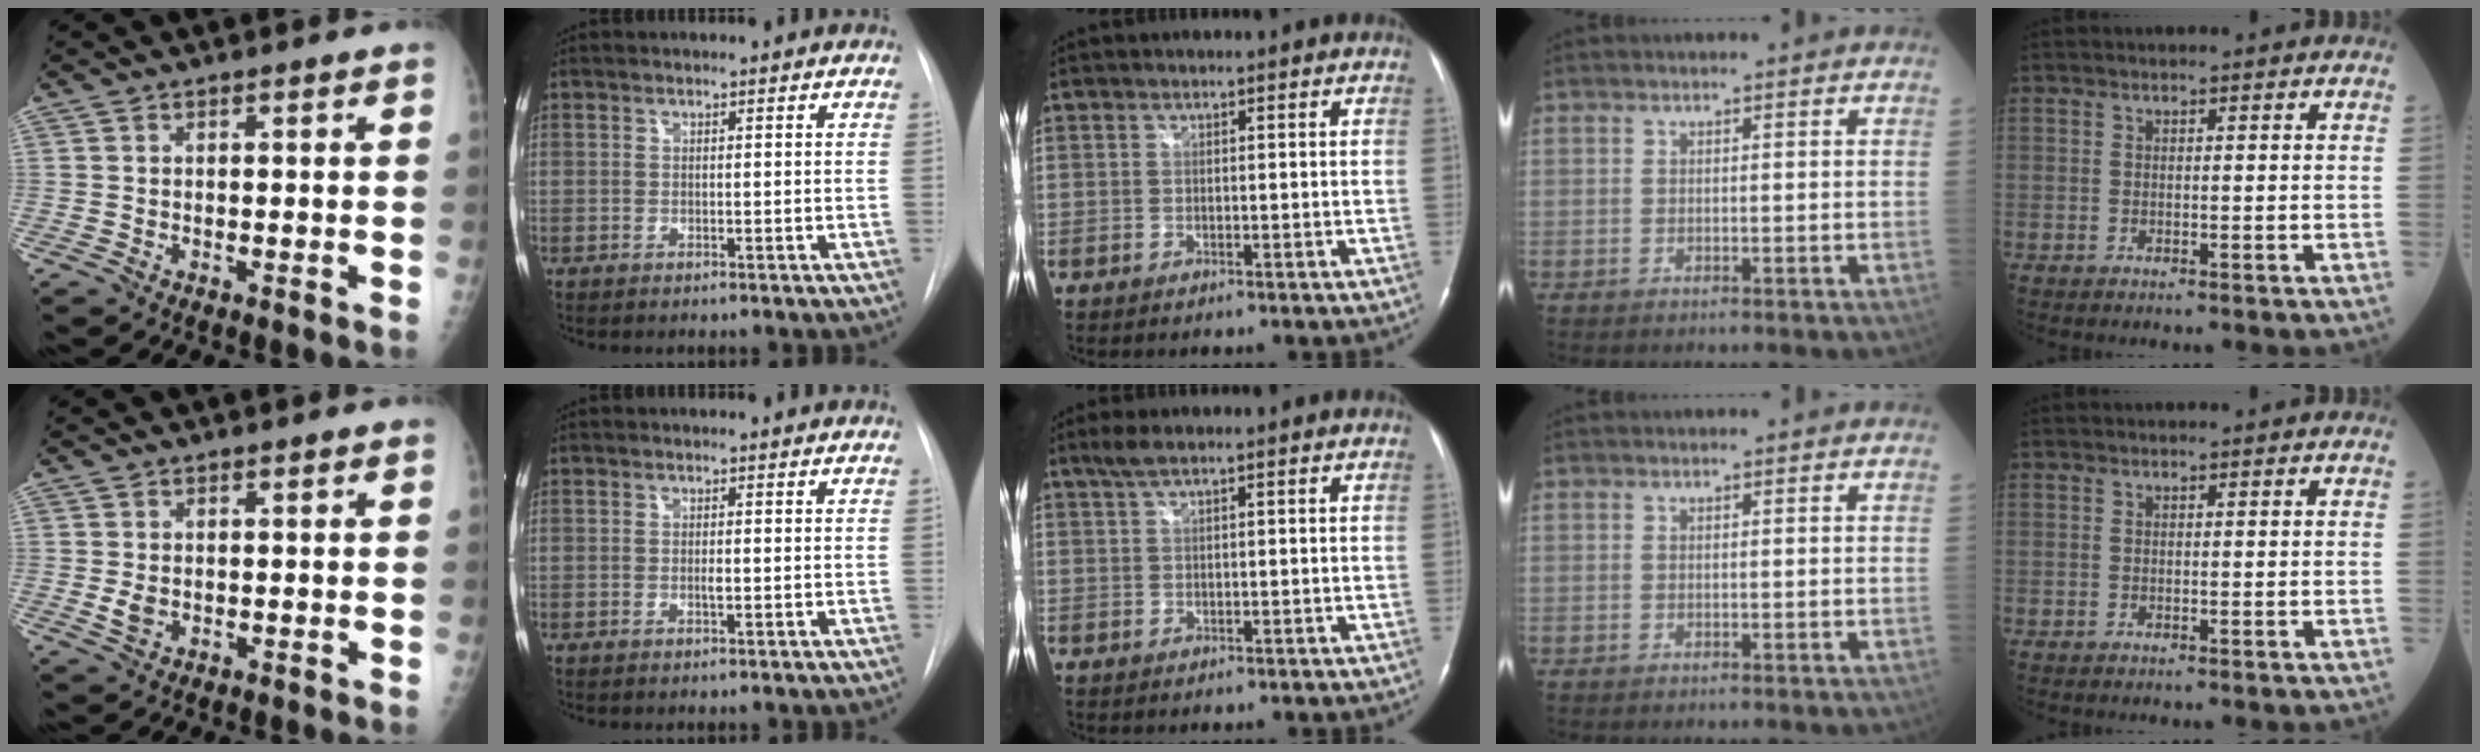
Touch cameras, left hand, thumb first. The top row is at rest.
{"thumb": {"total": 2.2, "force": [0.0, 1.7, 1.4], "torque": [-0.022, -0.004, 0.003]}, "index": {"total": 0.9, "force": [-0.2, 0.1, 0.8], "torque": [-0.015, -0.004, -0.003]}, "middle": {"total": 2.2, "force": [1.5, 0.2, 1.5], "torque": [-0.041, 0.014, 0.032]}}